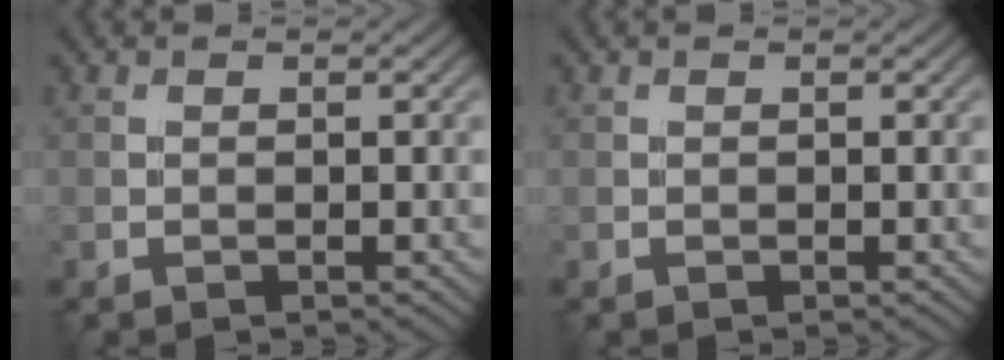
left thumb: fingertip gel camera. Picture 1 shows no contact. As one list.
[{"total": 0.0}]